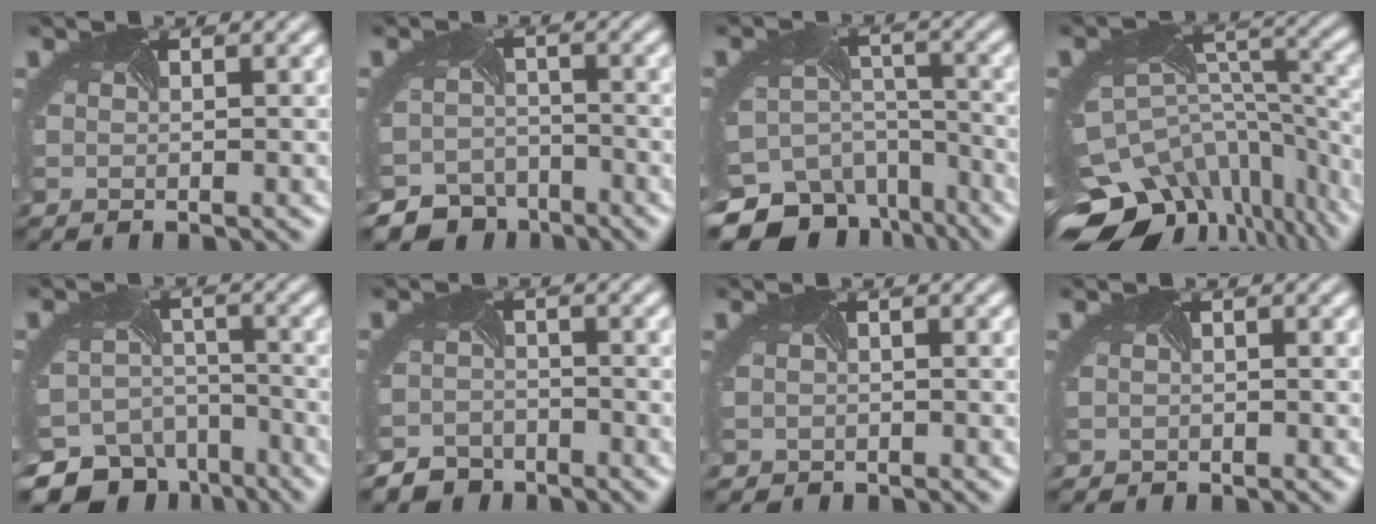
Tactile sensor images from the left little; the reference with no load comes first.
{"total": 6.5, "force": [-5.8, 2.8, -0.2], "torque": [0.008, -0.023, -0.089]}
{"total": 13.7, "force": [-11.1, 7.5, 2.7], "torque": [-0.070, -0.031, -0.142]}
{"total": 14.3, "force": [-10.6, 8.0, 5.4], "torque": [-0.134, -0.025, -0.133]}
{"total": 10.4, "force": [-8.7, 5.4, 1.4], "torque": [-0.022, -0.020, -0.126]}
{"total": 4.3, "force": [-4.1, 1.2, -0.7], "torque": [0.013, -0.024, -0.070]}
{"total": 1.3, "force": [-1.0, 0.7, -0.5], "torque": [0.010, -0.015, -0.018]}
{"total": 1.0, "force": [-0.8, 0.4, -0.5], "torque": [0.008, -0.010, -0.015]}